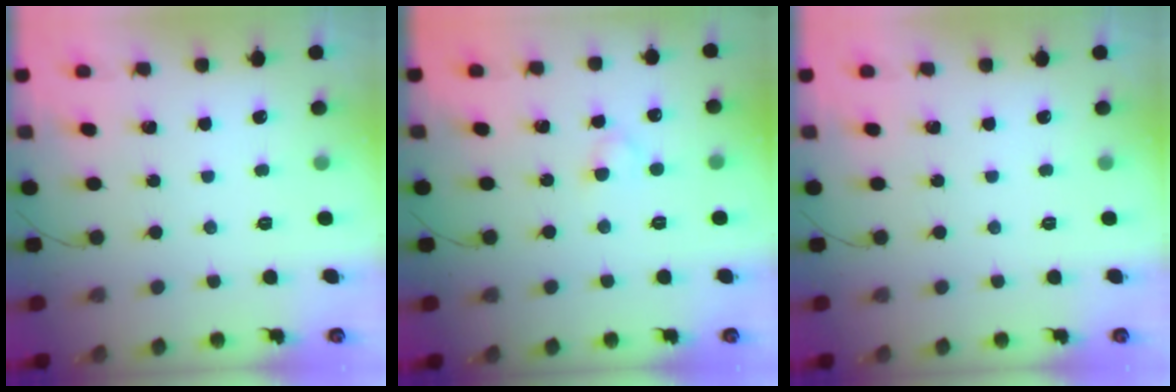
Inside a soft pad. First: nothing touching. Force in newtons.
{"total": 2.0, "press": 1.7, "slide": 0.9}
{"total": 0.0}